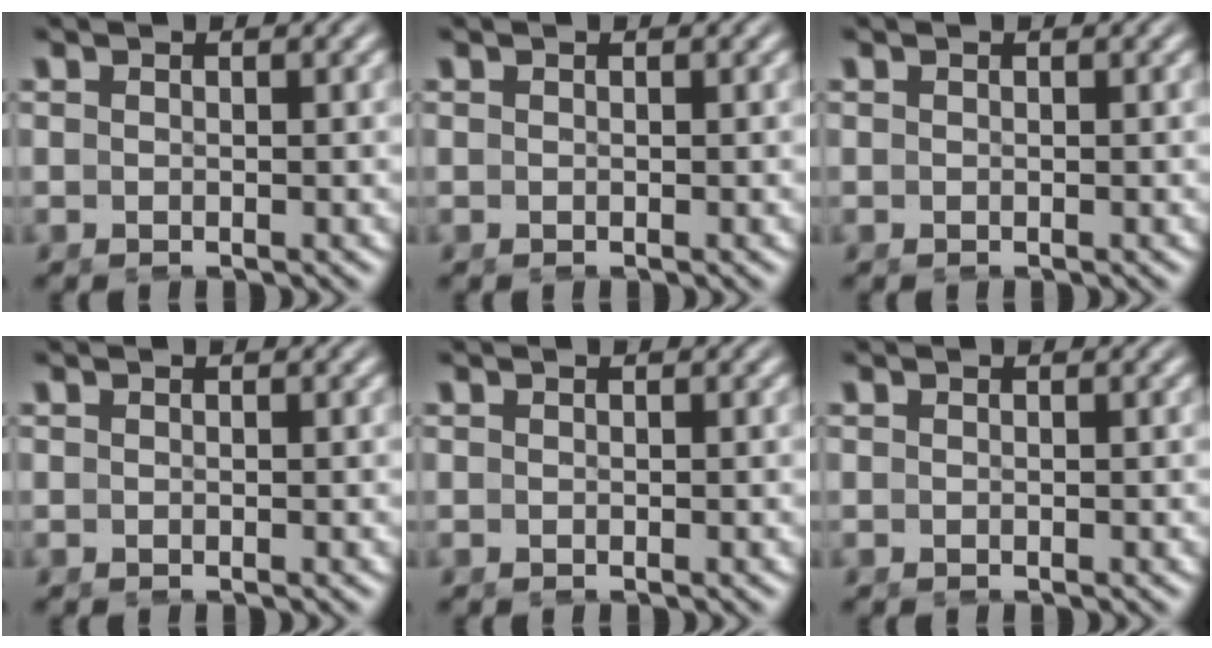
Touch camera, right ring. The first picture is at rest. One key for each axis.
{"total": 0.0}
{"total": 0.0}
{"total": 0.0}
{"total": 0.0}
{"total": 0.0}